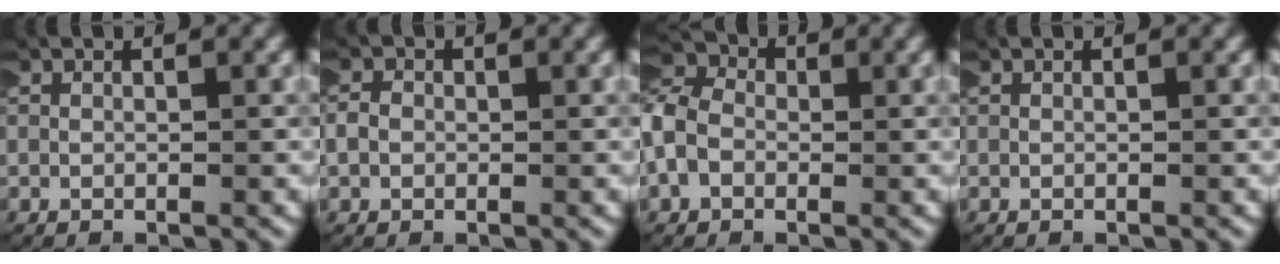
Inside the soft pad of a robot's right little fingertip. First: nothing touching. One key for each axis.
{"total": 1.7, "fx": 0.2, "fy": 1.4, "fz": 0.9, "tx": -0.022, "ty": 0.004, "tz": 0.001}
{"total": 7.0, "fx": 1.3, "fy": 5.7, "fz": 3.8, "tx": -0.081, "ty": 0.015, "tz": 0.004}
{"total": 0.0}